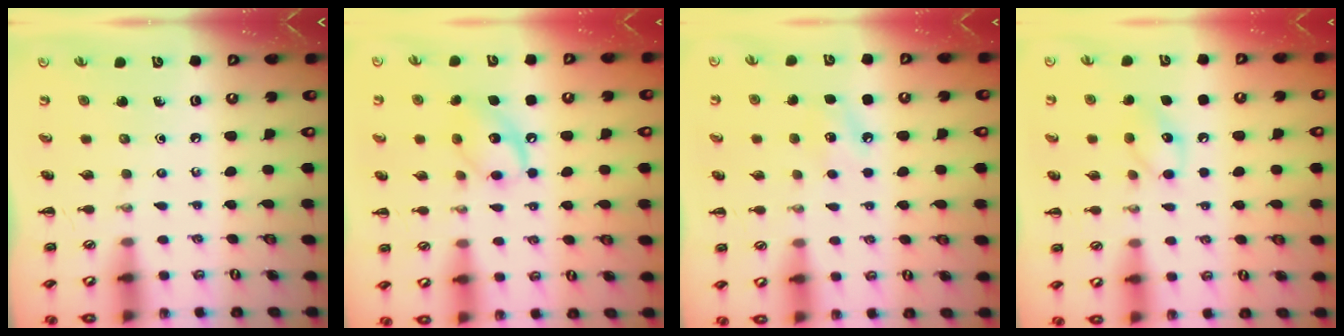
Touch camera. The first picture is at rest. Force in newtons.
{"total": 11.4, "press": 11.3, "slide": 1.5}
{"total": 6.9, "press": 6.7, "slide": 1.6}
{"total": 8.8, "press": 8.8, "slide": 1.2}